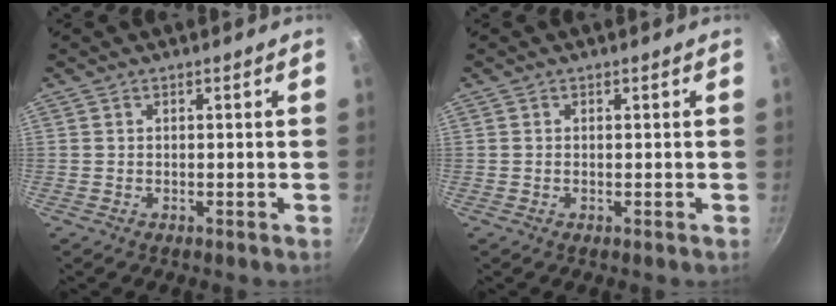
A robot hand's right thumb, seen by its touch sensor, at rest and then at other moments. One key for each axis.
{"total": 0.0}